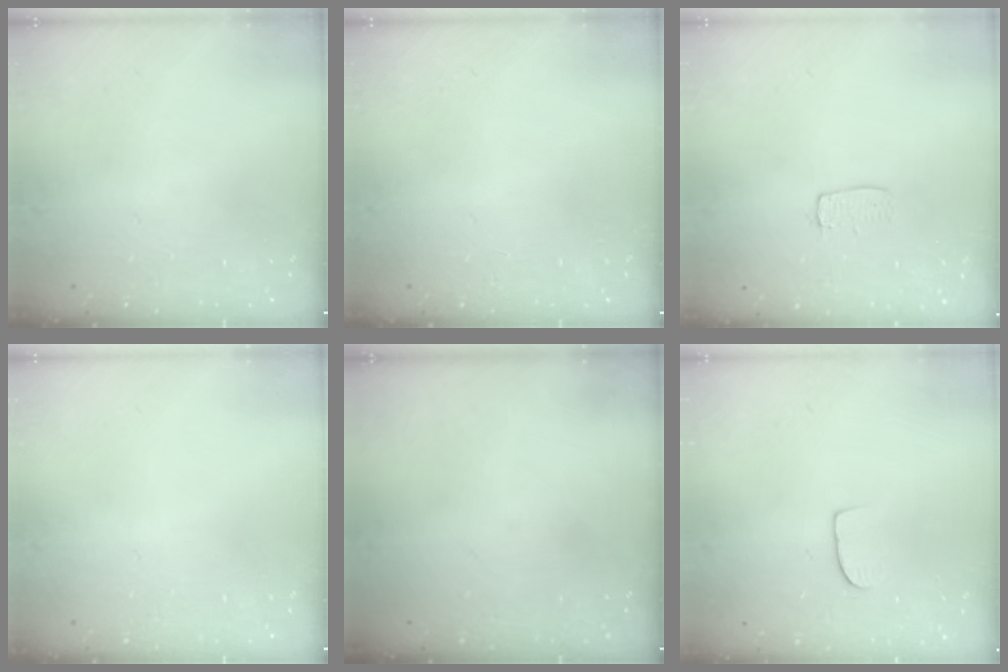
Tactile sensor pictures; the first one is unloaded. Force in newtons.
{"total": 0.0}
{"total": 5.1, "press": 5.1, "slide": 0.4}
{"total": 0.0}
{"total": 0.0}
{"total": 6.1, "press": 6.1, "slide": 0.4}